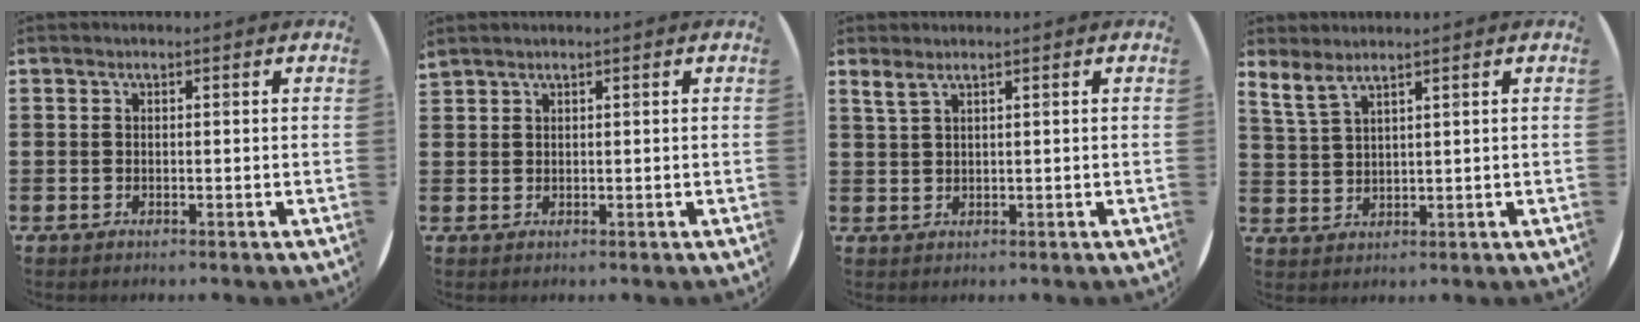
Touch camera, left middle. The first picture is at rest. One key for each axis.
{"total": 0.8, "fx": 0.8, "fy": -0.1, "fz": -0.1, "tx": -0.001, "ty": -0.001, "tz": 0.017}
{"total": 1.5, "fx": 1.1, "fy": 0.2, "fz": 0.9, "tx": -0.020, "ty": 0.002, "tz": 0.021}
{"total": 2.9, "fx": 2.6, "fy": 0.3, "fz": 1.3, "tx": -0.031, "ty": -0.003, "tz": 0.049}